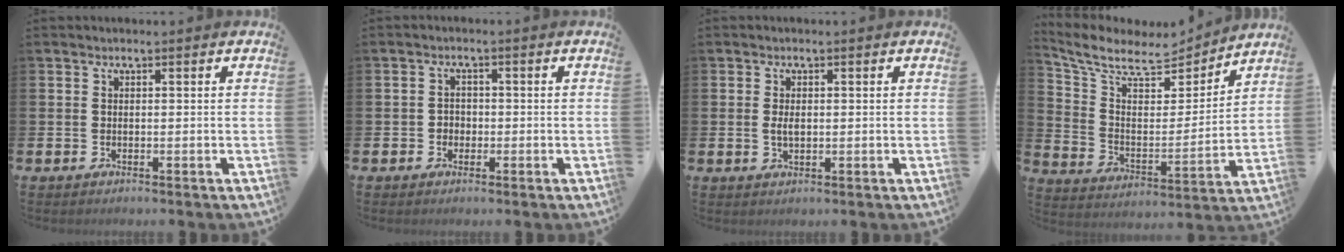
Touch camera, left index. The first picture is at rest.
{"total": 1.7, "force": [-0.5, 1.6, 0.4], "torque": [-0.010, 0.005, -0.015]}
{"total": 1.9, "force": [0.1, 1.0, 1.6], "torque": [-0.023, 0.001, -0.002]}
{"total": 7.8, "force": [6.8, 3.2, 2.4], "torque": [-0.092, -0.047, 0.115]}